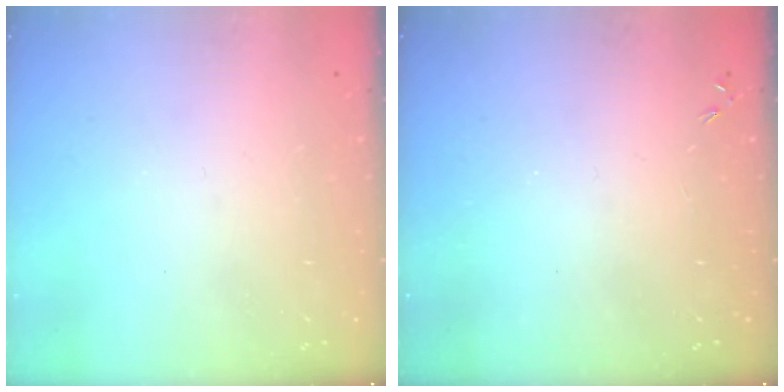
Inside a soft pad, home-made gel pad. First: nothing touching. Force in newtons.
{"total": 0.0}